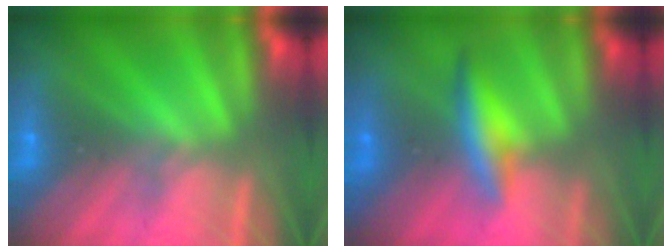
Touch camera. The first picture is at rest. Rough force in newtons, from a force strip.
{"total": 2.1}